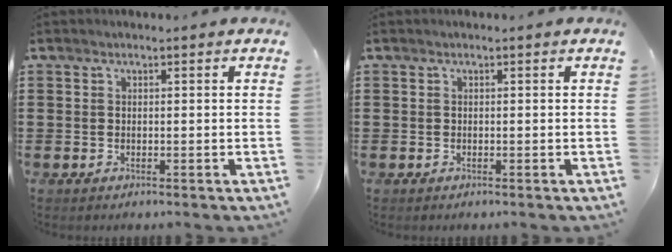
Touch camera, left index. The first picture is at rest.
{"total": 0.0}